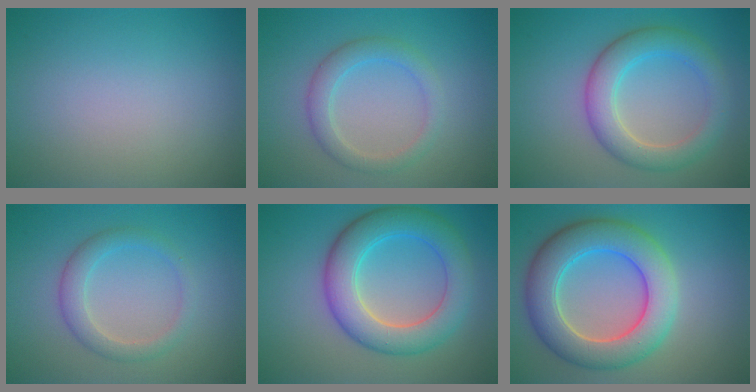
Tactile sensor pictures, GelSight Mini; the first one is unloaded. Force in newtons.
{"total": 2.8, "press": 2.8, "slide": 0.1}
{"total": 4.9, "press": 4.9, "slide": 0.0}
{"total": 2.7, "press": 2.7, "slide": 0.2}
{"total": 6.9, "press": 6.9, "slide": 0.2}
{"total": 8.0, "press": 8.0, "slide": 0.4}